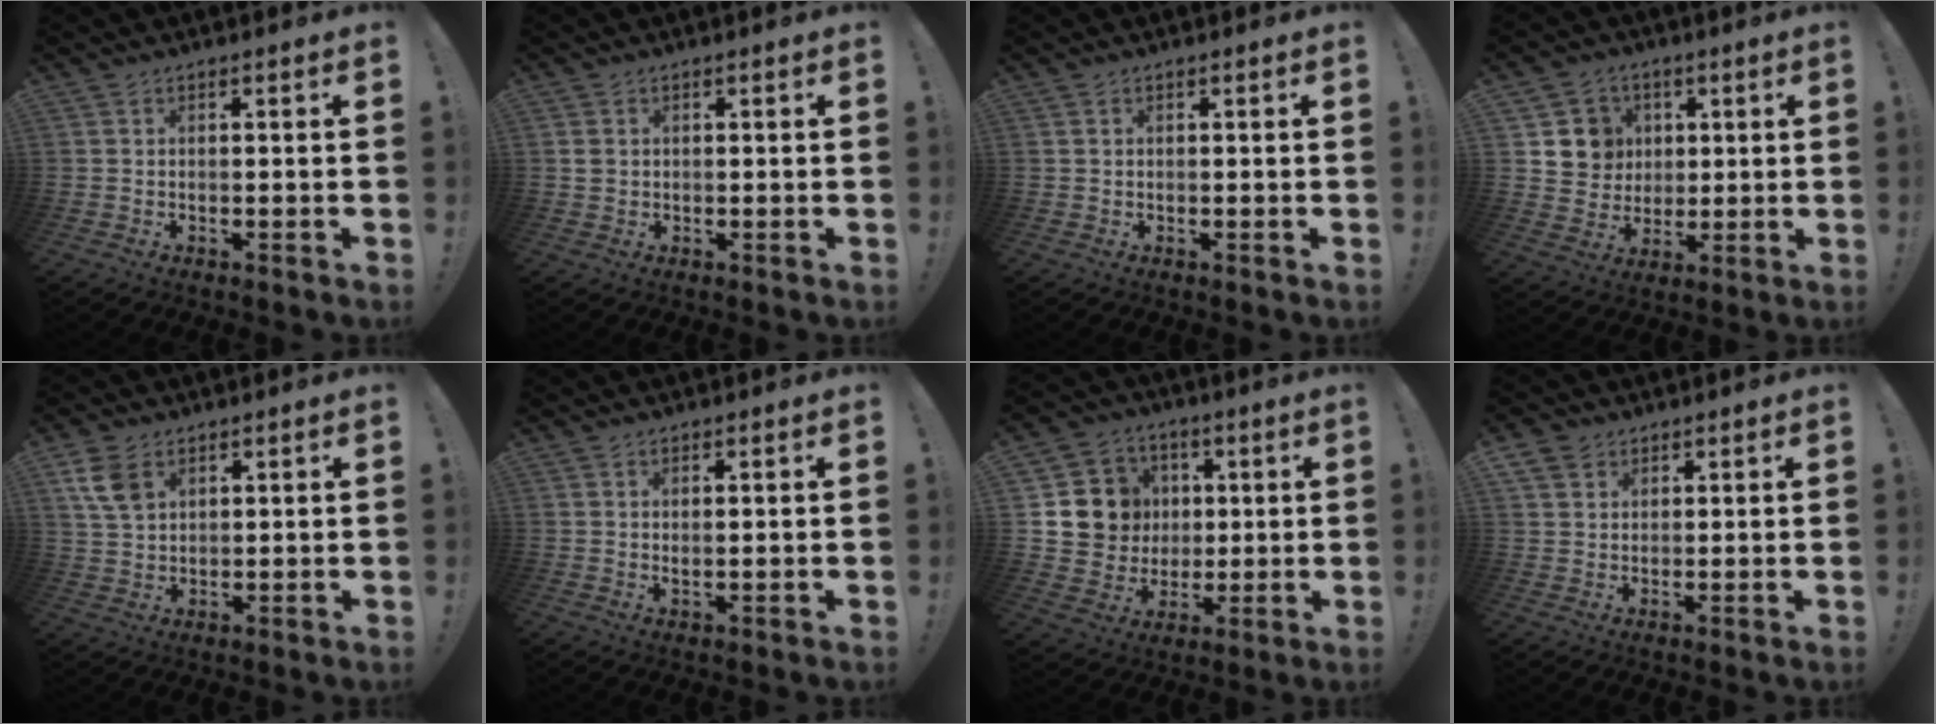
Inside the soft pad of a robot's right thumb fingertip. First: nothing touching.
{"total": 2.1, "force": [0.4, 1.8, 0.9], "torque": [-0.013, 0.003, 0.008]}
{"total": 0.0}
{"total": 9.3, "force": [2.7, 8.8, 1.5], "torque": [-0.017, -0.017, 0.060]}
{"total": 8.0, "force": [3.7, 5.5, 4.6], "torque": [-0.080, -0.006, 0.073]}
{"total": 1.3, "force": [0.9, 0.3, 0.9], "torque": [-0.004, -0.005, 0.013]}
{"total": 11.4, "force": [1.6, 10.9, 2.9], "torque": [-0.036, 0.001, 0.048]}
{"total": 4.6, "force": [2.8, 3.6, 0.8], "torque": [-0.021, -0.010, 0.055]}